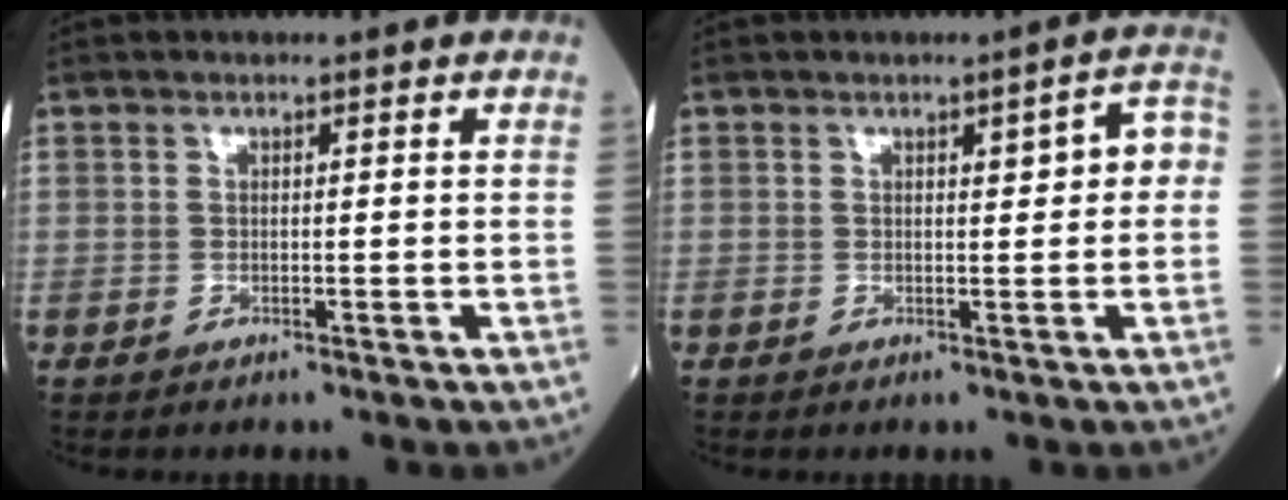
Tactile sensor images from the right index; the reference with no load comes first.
{"total": 3.7, "force": [0.5, 1.1, 3.5], "torque": [-0.039, 0.018, 0.004]}